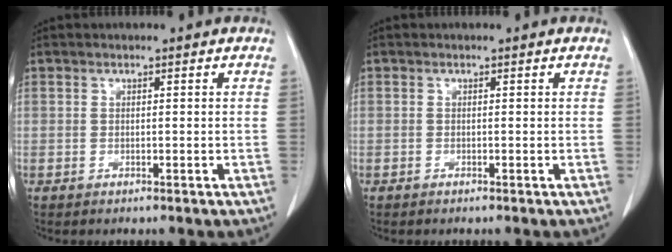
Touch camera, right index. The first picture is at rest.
{"total": 0.0}